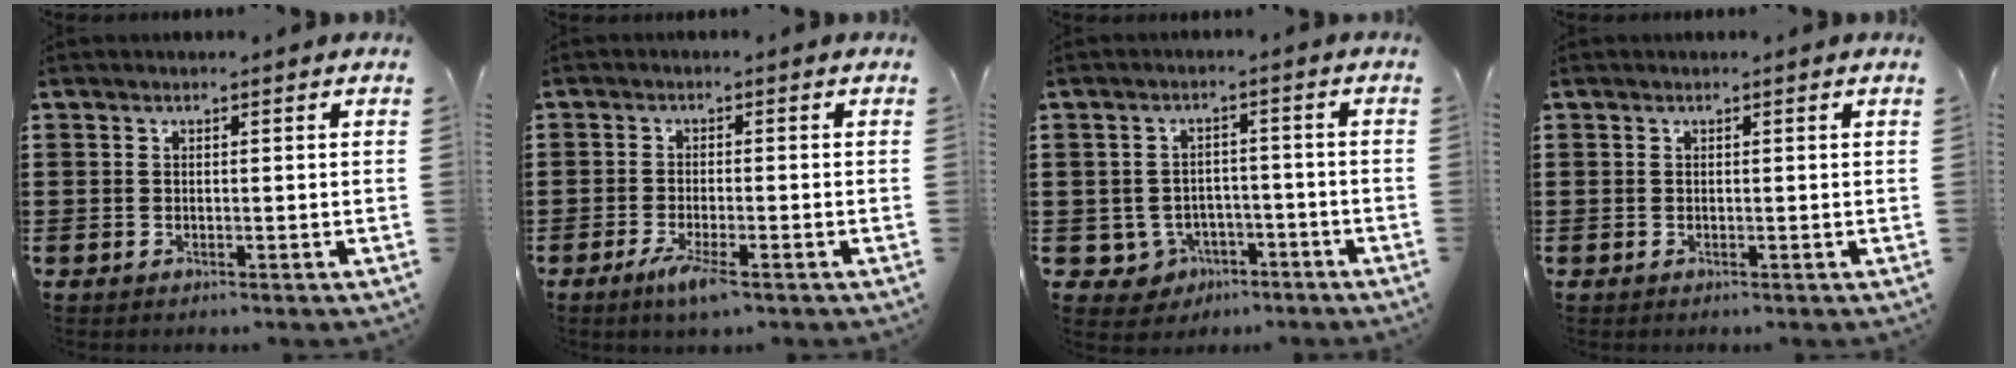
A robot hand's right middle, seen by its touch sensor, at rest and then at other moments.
{"total": 3.8, "force": [-2.1, 0.4, 3.1], "torque": [-0.064, -0.009, -0.039]}
{"total": 3.6, "force": [-2.3, 2.6, 0.7], "torque": [-0.024, 0.006, -0.048]}
{"total": 0.0}